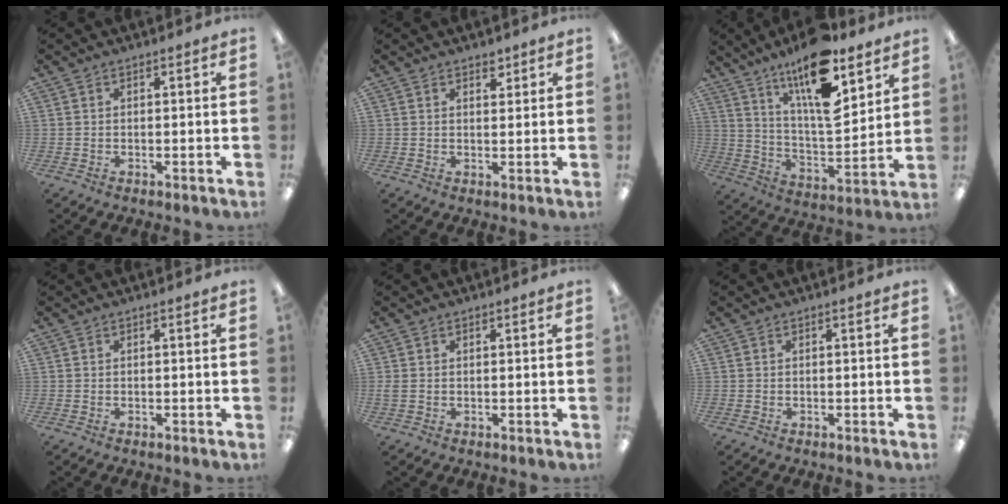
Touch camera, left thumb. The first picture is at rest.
{"total": 2.7, "force": [2.1, 1.4, 1.0], "torque": [0.003, -0.010, 0.034]}
{"total": 18.5, "force": [12.4, 6.1, 12.4], "torque": [-0.208, -0.076, 0.206]}
{"total": 0.0}
{"total": 1.1, "force": [0.2, 0.8, 0.7], "torque": [-0.016, 0.003, 0.003]}
{"total": 0.0}